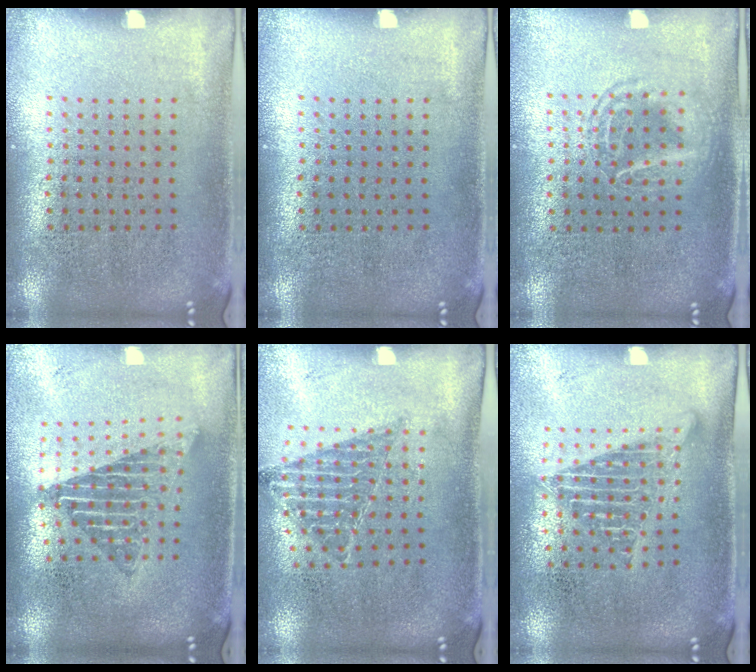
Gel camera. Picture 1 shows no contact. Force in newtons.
{"total": 0.0}
{"total": 1.2, "press": 1.1, "slide": 0.2}
{"total": 1.7, "press": 1.3, "slide": 1.0}
{"total": 0.9, "press": 0.8, "slide": 0.2}
{"total": 1.5, "press": 1.3, "slide": 0.8}